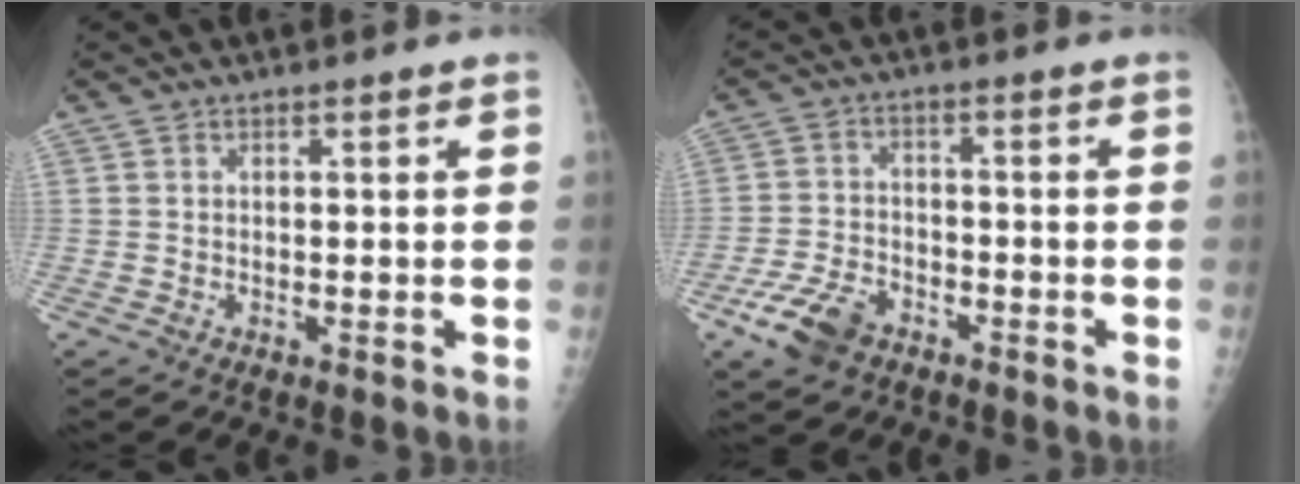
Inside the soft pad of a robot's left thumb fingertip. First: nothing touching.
{"total": 8.1, "force": [-4.9, 4.8, 4.3], "torque": [-0.085, 0.017, -0.089]}